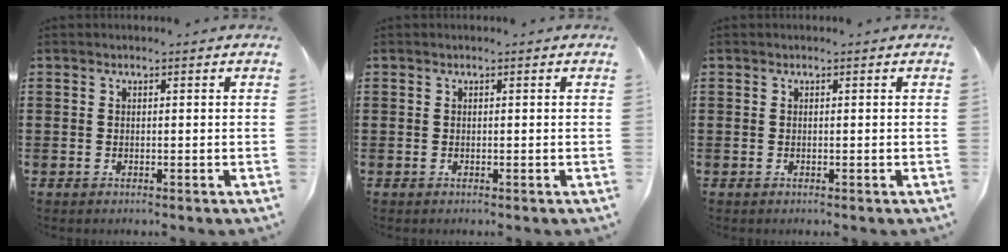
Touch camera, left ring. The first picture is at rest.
{"total": 0.0}
{"total": 0.0}